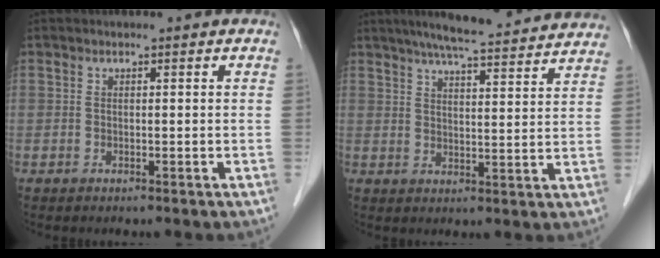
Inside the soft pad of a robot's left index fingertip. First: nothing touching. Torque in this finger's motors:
{"motor_torque": [0.14, -0.28, 0.16, 0.09]}